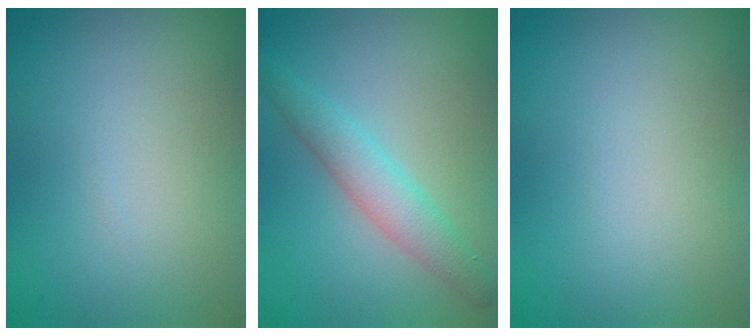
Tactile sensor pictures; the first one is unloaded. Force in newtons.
{"total": 2.6, "press": 2.6, "slide": 0.0}
{"total": 0.0}